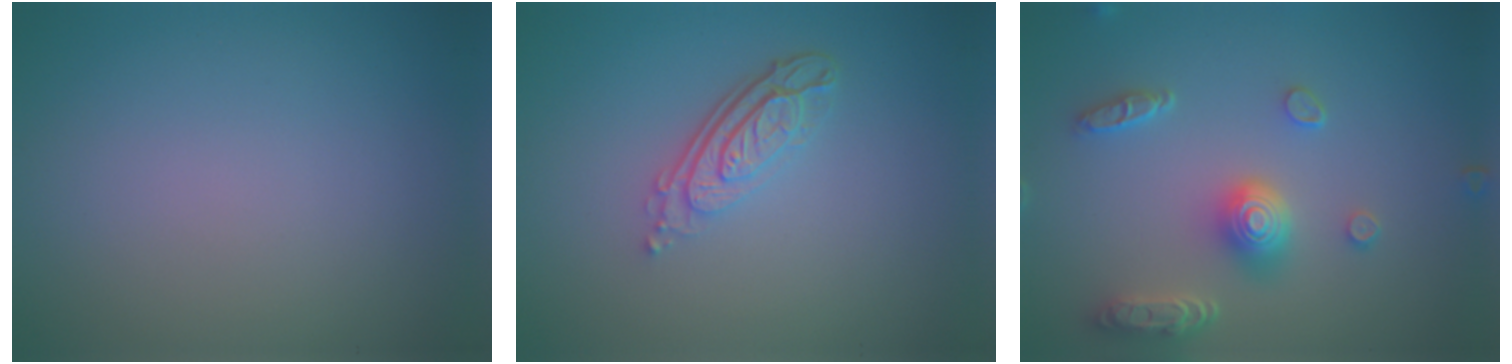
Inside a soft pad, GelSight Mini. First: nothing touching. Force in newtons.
{"total": 4.0, "press": 2.8, "slide": 2.9}
{"total": 4.9, "press": 4.1, "slide": 2.8}